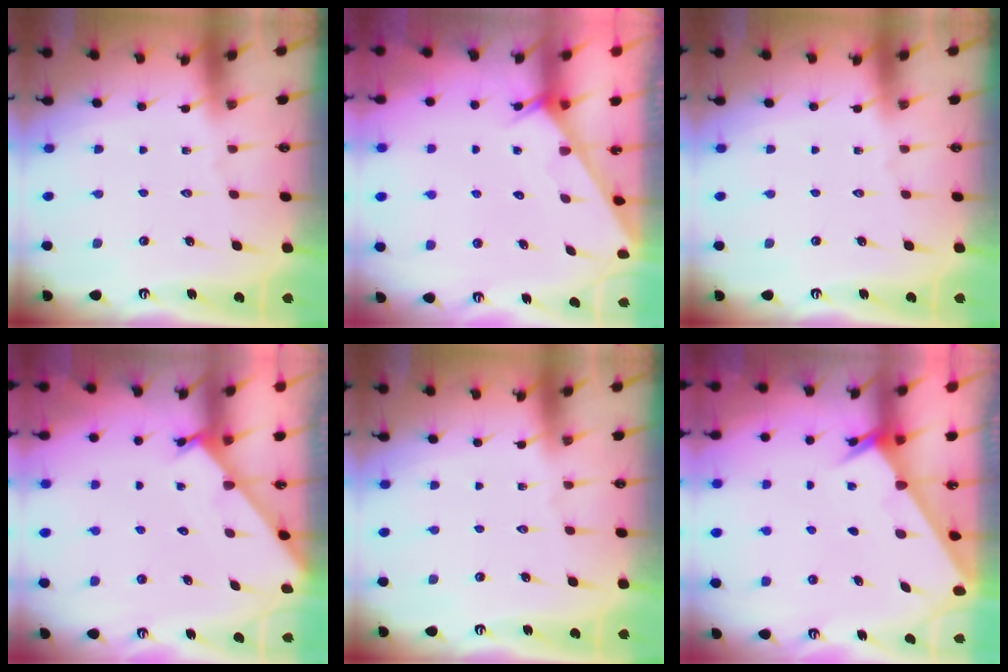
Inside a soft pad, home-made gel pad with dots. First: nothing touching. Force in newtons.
{"total": 2.6, "press": 2.6, "slide": 0.2}
{"total": 0.0}
{"total": 1.2, "press": 1.2, "slide": 0.1}
{"total": 0.0}
{"total": 1.8, "press": 1.8, "slide": 0.0}